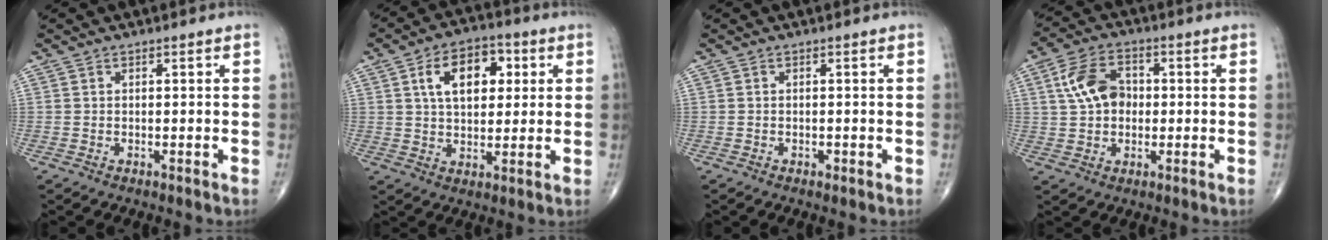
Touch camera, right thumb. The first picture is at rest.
{"total": 11.6, "force": [3.3, 7.0, 8.6], "torque": [-0.108, 0.004, 0.049]}
{"total": 0.6, "force": [-0.3, 0.3, 0.4], "torque": [-0.004, -0.001, -0.006]}
{"total": 9.2, "force": [1.2, 6.4, 6.5], "torque": [-0.110, 0.015, 0.018]}